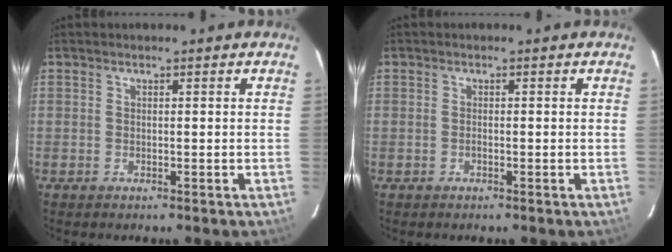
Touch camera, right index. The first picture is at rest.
{"total": 0.5, "force": [-0.3, 0.3, 0.3], "torque": [-0.006, 0.001, -0.007]}